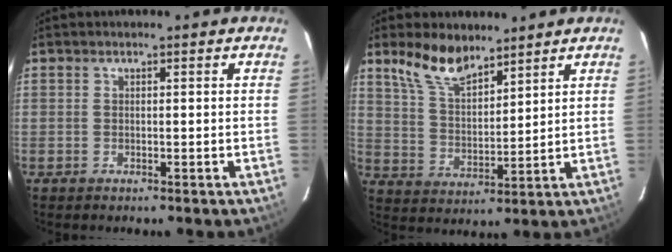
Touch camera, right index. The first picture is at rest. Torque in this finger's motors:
{"motor_torque": [0.84, 0.83, 0.38, 0.08]}